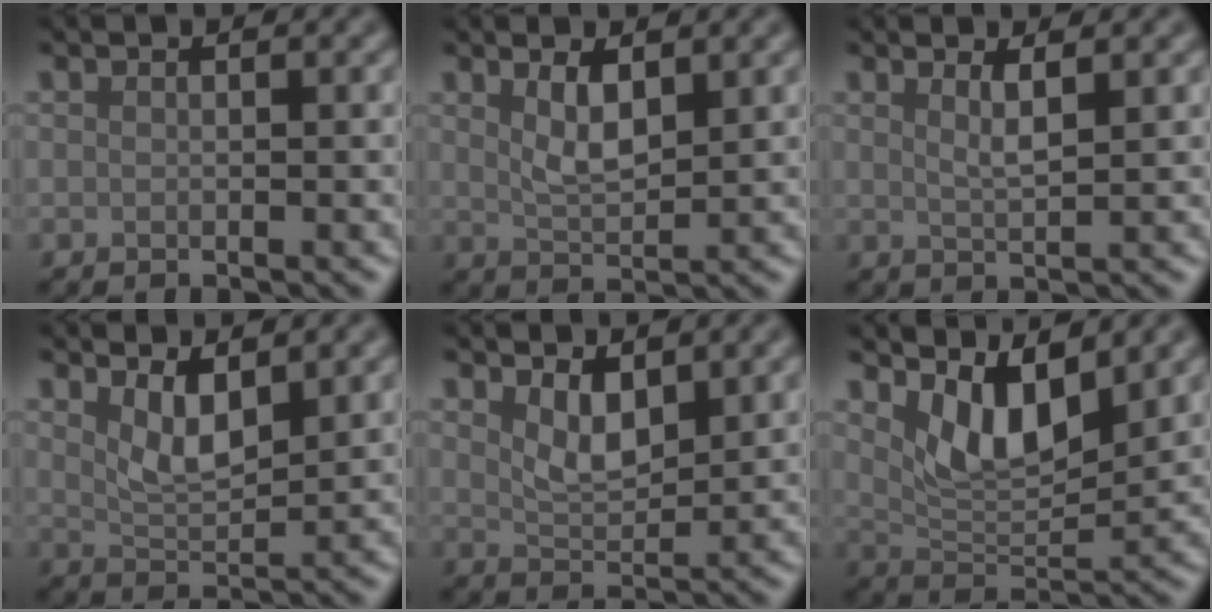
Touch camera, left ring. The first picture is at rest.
{"total": 2.8, "force": [1.5, 0.9, 2.2], "torque": [-0.045, -0.006, 0.031]}
{"total": 2.0, "force": [1.1, 0.5, 1.6], "torque": [-0.021, -0.003, 0.016]}
{"total": 3.3, "force": [1.9, 1.1, 2.5], "torque": [-0.050, -0.010, 0.039]}
{"total": 2.9, "force": [1.7, 1.2, 2.1], "torque": [-0.043, -0.009, 0.035]}
{"total": 5.4, "force": [3.2, 2.0, 3.9], "torque": [-0.079, -0.015, 0.057]}